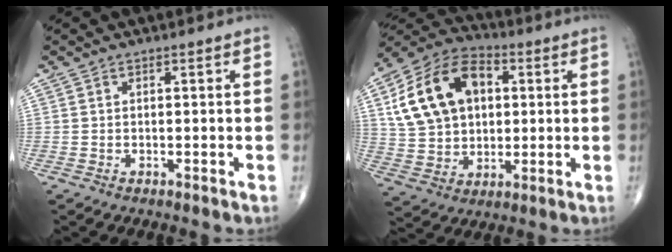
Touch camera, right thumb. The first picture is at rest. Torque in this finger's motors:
{"motor_torque": [2.22, 2.45, 0.52, -0.15, 0.18]}